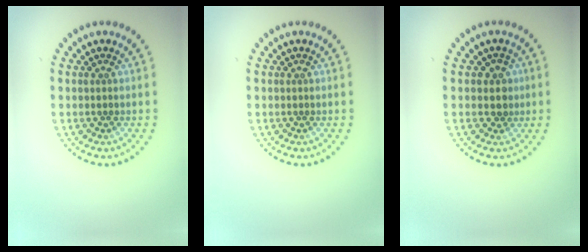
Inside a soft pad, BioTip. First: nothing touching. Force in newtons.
{"total": 0.0}
{"total": 1.2, "press": 0.9, "slide": 0.8}